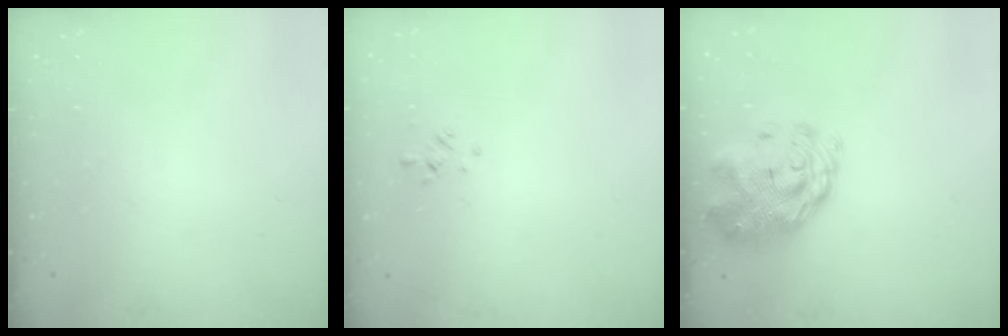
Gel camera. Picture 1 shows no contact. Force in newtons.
{"total": 0.6, "press": 0.4, "slide": 0.5}
{"total": 3.6, "press": 3.3, "slide": 1.5}